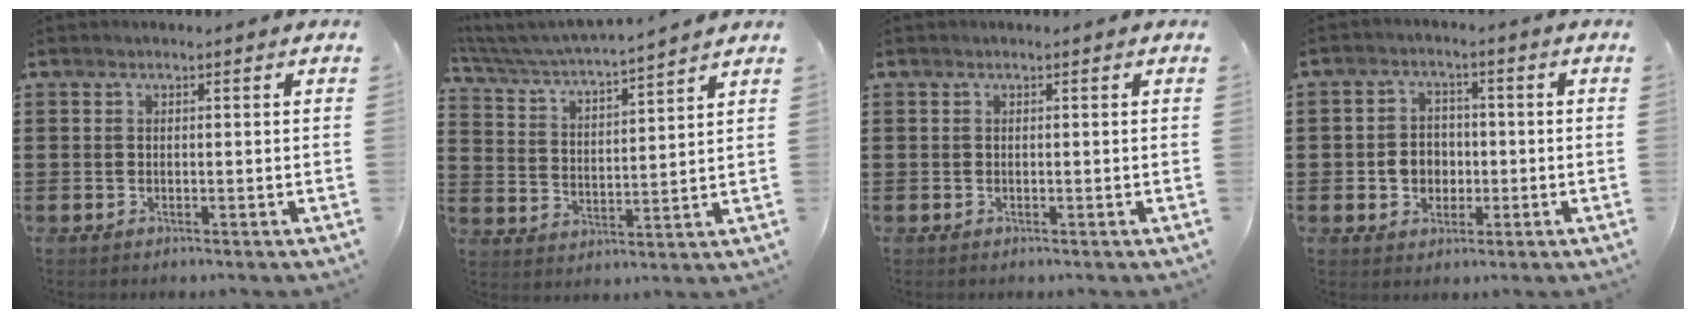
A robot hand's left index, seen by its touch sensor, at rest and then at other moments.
{"total": 4.2, "force": [4.0, -0.3, 1.1], "torque": [-0.044, -0.034, 0.061]}
{"total": 0.0}
{"total": 4.2, "force": [-0.6, 3.7, 1.9], "torque": [-0.038, 0.005, -0.016]}